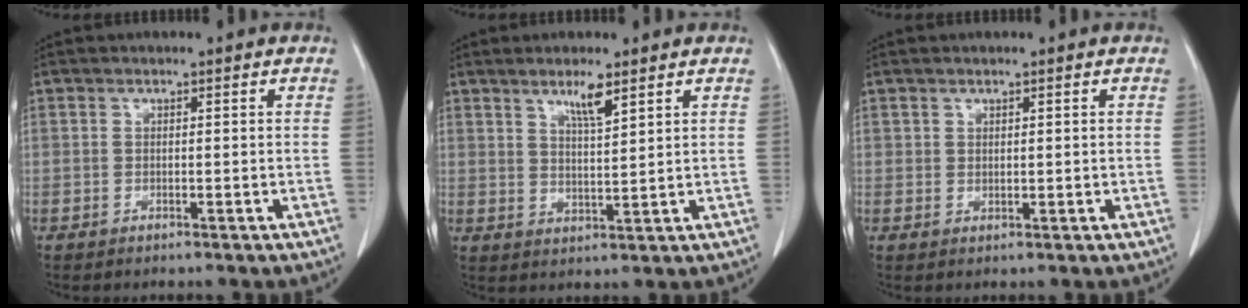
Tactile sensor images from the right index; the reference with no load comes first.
{"total": 4.5, "force": [3.0, 0.5, 3.3], "torque": [-0.061, -0.006, 0.054]}
{"total": 0.7, "force": [0.4, 0.5, 0.2], "torque": [0.003, -0.002, 0.004]}